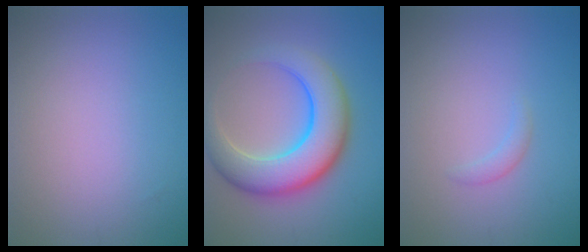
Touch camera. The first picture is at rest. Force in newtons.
{"total": 8.2, "press": 8.2, "slide": 0.3}
{"total": 0.9, "press": 0.9, "slide": 0.1}